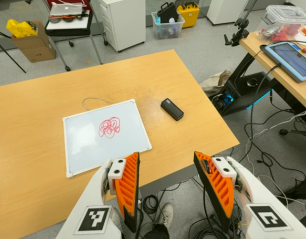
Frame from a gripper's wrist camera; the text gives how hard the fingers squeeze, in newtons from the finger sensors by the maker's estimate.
{"total": 0.0}